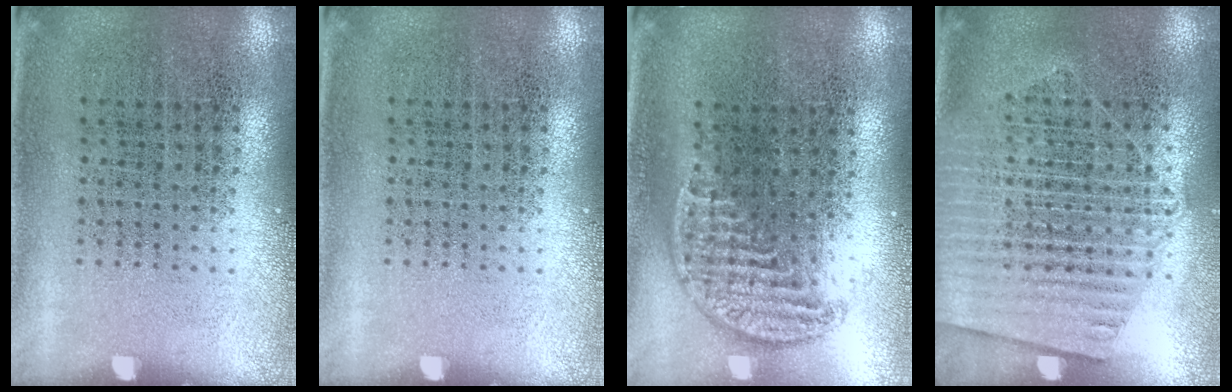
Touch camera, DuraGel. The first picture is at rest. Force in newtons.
{"total": 0.0}
{"total": 1.2, "press": 1.1, "slide": 0.5}
{"total": 1.6, "press": 1.5, "slide": 0.6}